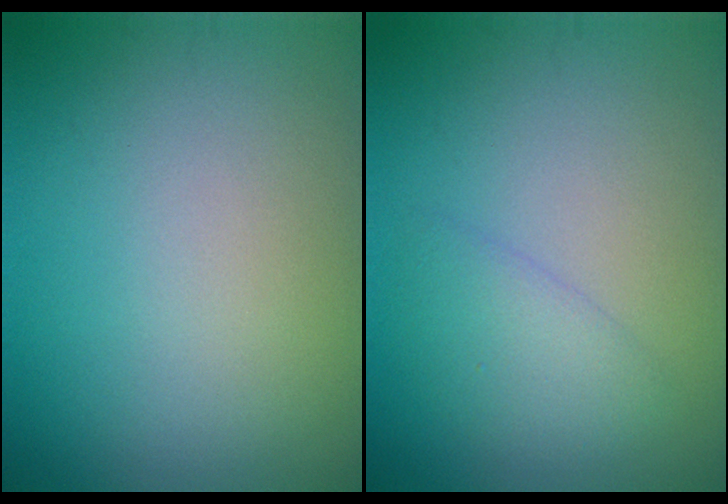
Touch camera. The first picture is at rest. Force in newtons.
{"total": 2.0, "press": 2.0, "slide": 0.2}